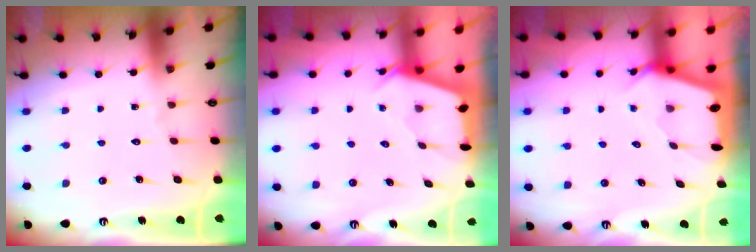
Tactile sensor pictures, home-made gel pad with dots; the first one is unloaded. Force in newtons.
{"total": 2.5, "press": 2.5, "slide": 0.3}
{"total": 2.5, "press": 2.4, "slide": 0.3}